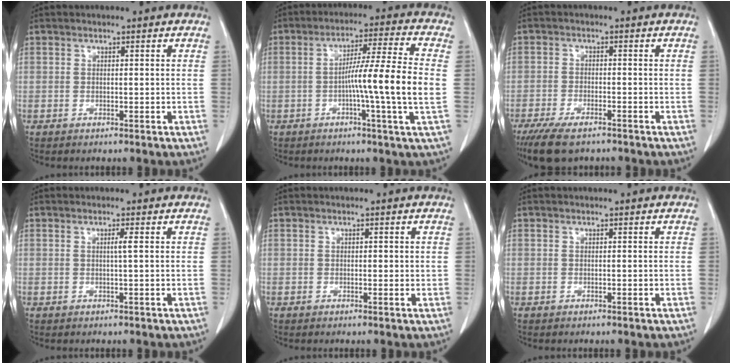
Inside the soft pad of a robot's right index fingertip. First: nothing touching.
{"total": 11.7, "force": [-1.5, -1.6, 11.4], "torque": [-0.188, -0.001, -0.031]}
{"total": 7.6, "force": [-5.8, 2.3, 4.3], "torque": [-0.070, -0.013, -0.093]}
{"total": 1.1, "force": [0.2, -0.3, 1.1], "torque": [-0.020, 0.001, 0.001]}
{"total": 1.1, "force": [0.2, 0.6, 0.9], "torque": [-0.009, 0.000, 0.002]}
{"total": 0.0}